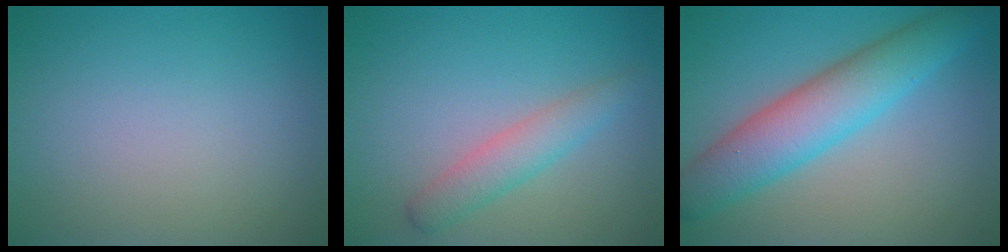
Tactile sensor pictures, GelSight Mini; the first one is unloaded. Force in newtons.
{"total": 2.7, "press": 2.7, "slide": 0.1}
{"total": 6.7, "press": 6.7, "slide": 0.1}